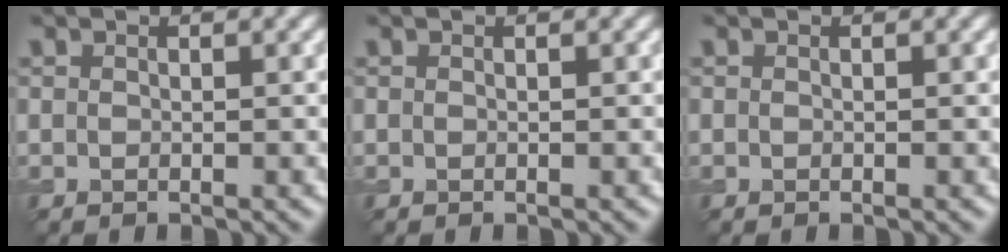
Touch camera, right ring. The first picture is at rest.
{"total": 0.0}
{"total": 0.0}